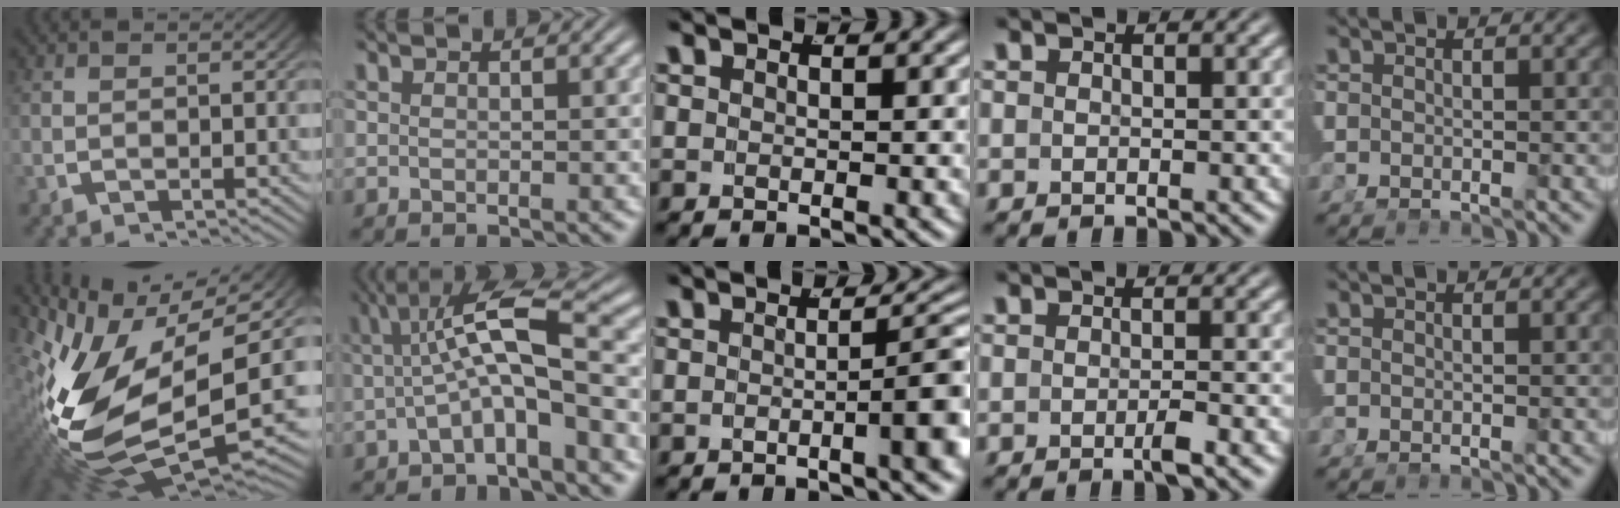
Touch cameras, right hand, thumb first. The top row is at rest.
{"thumb": {"total": 19.1, "force": [-2.6, 11.1, 15.4], "torque": [-0.314, -0.054, -0.010]}, "index": {"total": 7.0, "force": [0.1, 2.6, 6.5], "torque": [-0.113, 0.006, -0.001]}, "middle": {"total": 4.3, "force": [-1.4, 0.5, 4.1], "torque": [-0.046, 0.002, -0.023]}, "ring": {"total": 1.3, "force": [-0.9, -0.2, 1.0], "torque": [-0.014, 0.006, -0.020]}}